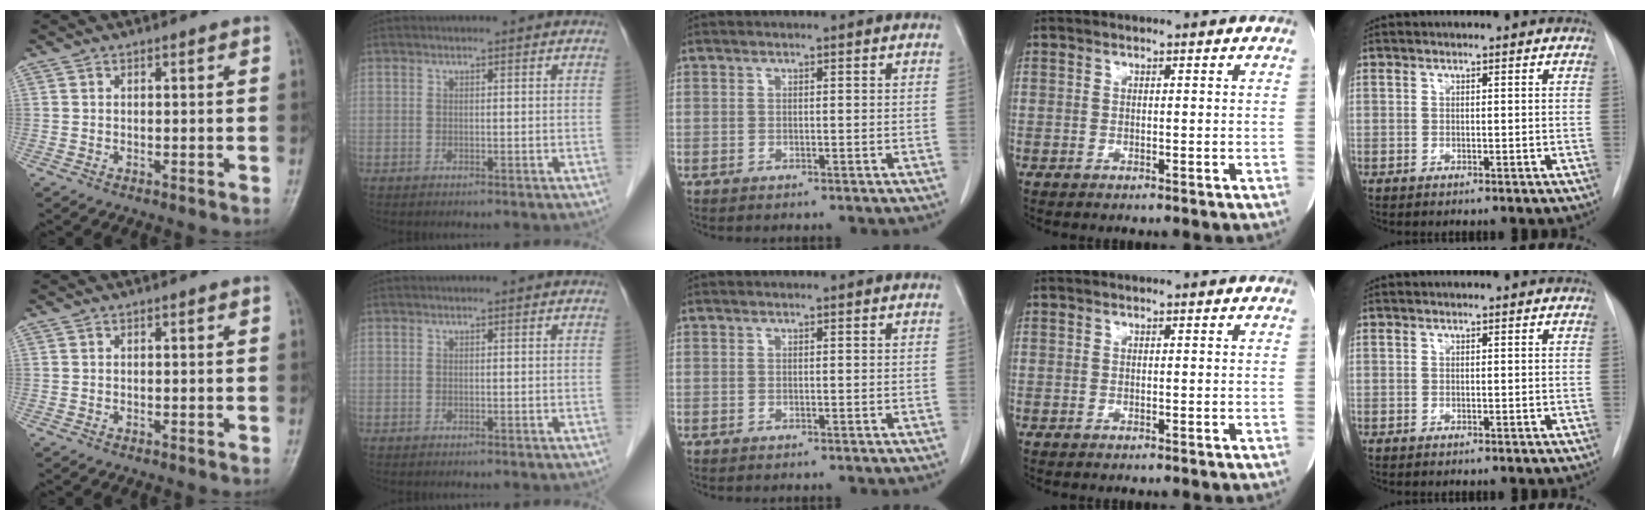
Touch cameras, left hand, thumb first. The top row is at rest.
{}